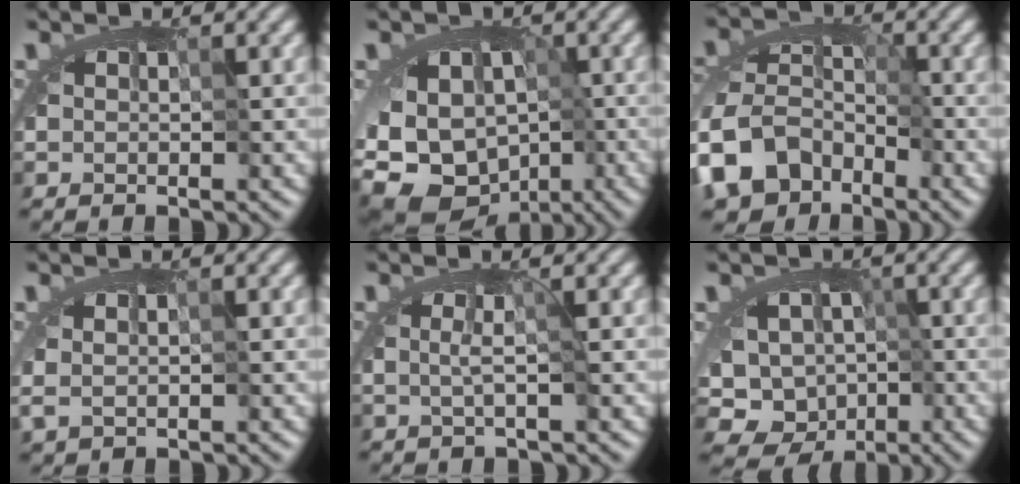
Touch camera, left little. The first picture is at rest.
{"total": 12.3, "force": [-5.1, 9.8, 5.5], "torque": [-0.087, -0.008, -0.073]}
{"total": 9.3, "force": [-8.0, 4.5, 1.5], "torque": [-0.009, -0.004, -0.157]}
{"total": 0.9, "force": [0.6, 0.3, 0.6], "torque": [-0.013, -0.001, 0.011]}
{"total": 0.9, "force": [-0.1, -0.9, 0.1], "torque": [-0.001, -0.006, -0.006]}
{"total": 8.0, "force": [-2.5, 7.1, 2.6], "torque": [-0.024, -0.004, -0.048]}